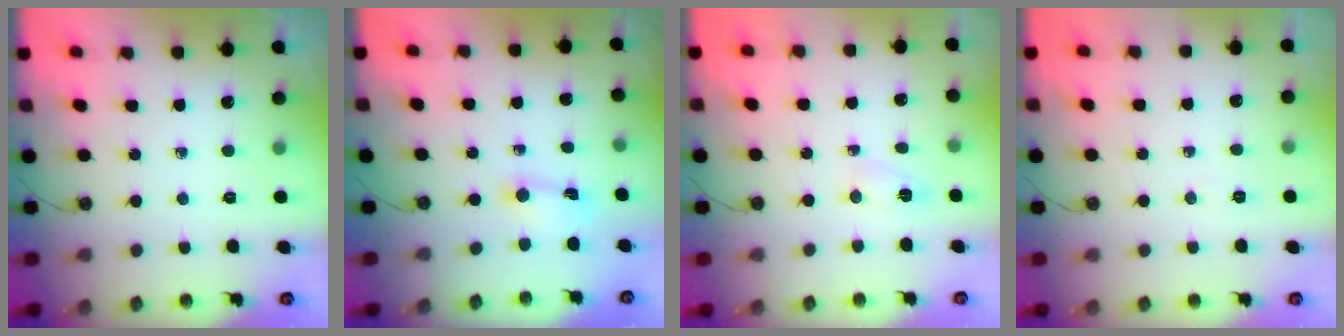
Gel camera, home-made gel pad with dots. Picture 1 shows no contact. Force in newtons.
{"total": 1.5, "press": 1.5, "slide": 0.2}
{"total": 2.7, "press": 2.7, "slide": 0.4}
{"total": 3.5, "press": 2.9, "slide": 2.1}